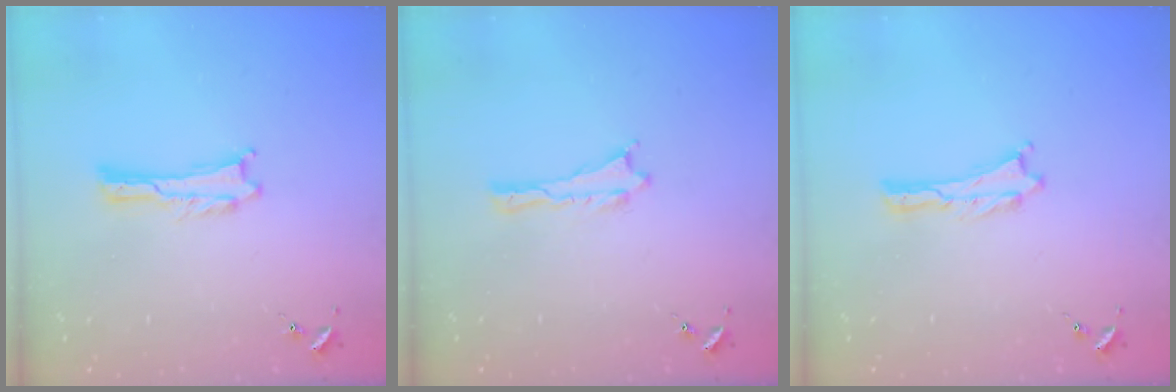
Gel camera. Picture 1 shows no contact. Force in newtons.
{"total": 0.0}
{"total": 0.0}